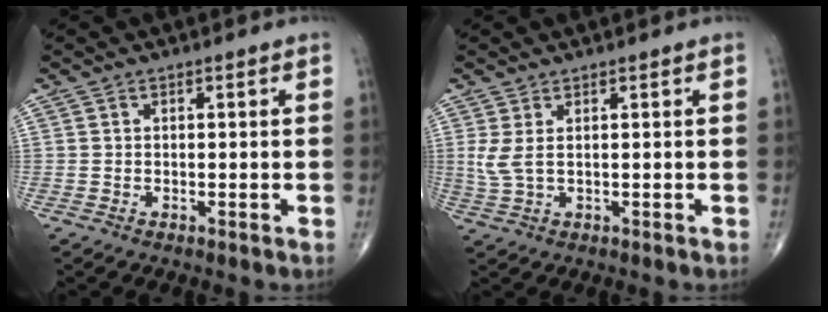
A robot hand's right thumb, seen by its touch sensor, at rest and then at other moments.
{"total": 3.4, "force": [0.8, 1.0, 3.1], "torque": [-0.088, 0.003, 0.025]}